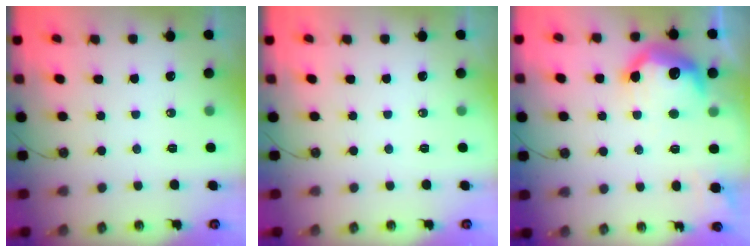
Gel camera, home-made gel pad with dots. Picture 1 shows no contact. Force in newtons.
{"total": 0.0}
{"total": 13.6, "press": 13.6, "slide": 0.9}